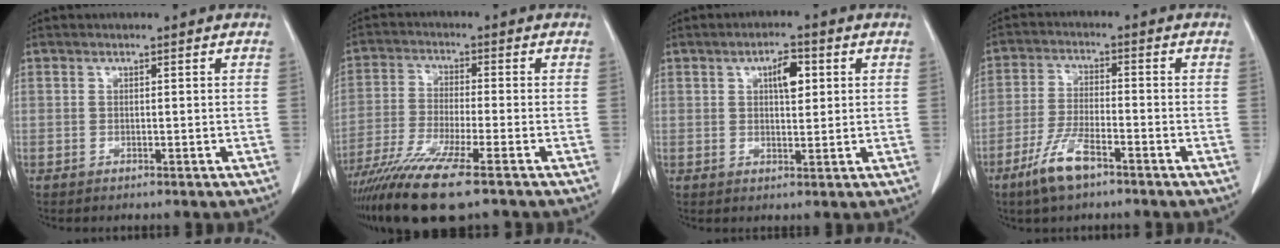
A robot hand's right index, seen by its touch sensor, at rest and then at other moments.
{"total": 12.6, "force": [-9.0, 0.4, 8.9], "torque": [-0.170, -0.034, -0.156]}
{"total": 4.4, "force": [1.5, 1.6, 3.8], "torque": [-0.061, 0.006, 0.023]}
{"total": 7.1, "force": [-4.6, 1.6, 5.2], "torque": [-0.113, -0.007, -0.084]}